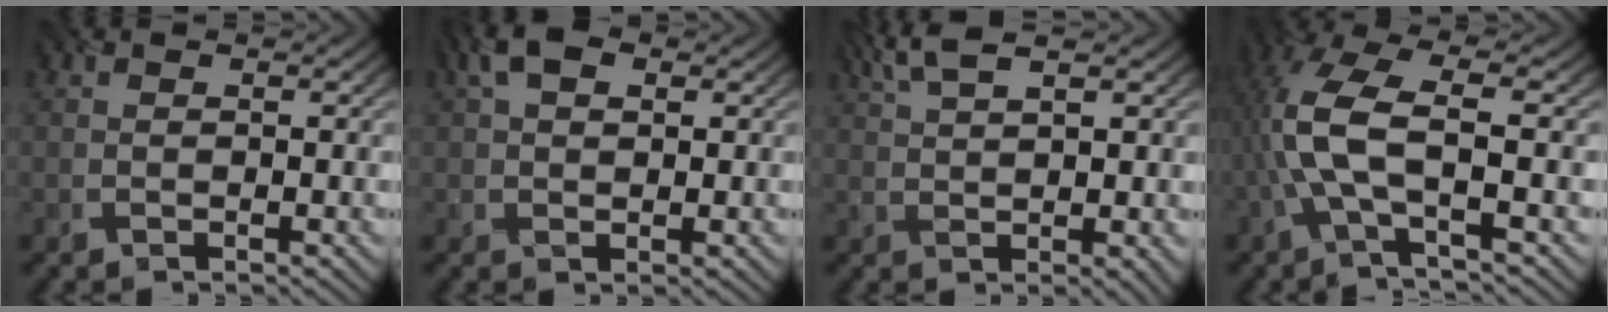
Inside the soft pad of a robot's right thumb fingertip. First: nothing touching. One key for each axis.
{"total": 3.1, "fx": 1.6, "fy": 2.1, "fz": 1.6, "tx": -0.033, "ty": 0.005, "tz": 0.026}
{"total": 5.5, "fx": 2.9, "fy": 1.3, "fz": 4.6, "tx": -0.078, "ty": 0.020, "tz": 0.058}
{"total": 6.4, "fx": -1.0, "fy": 1.8, "fz": 6.0, "tx": -0.146, "ty": 0.022, "tz": -0.033}